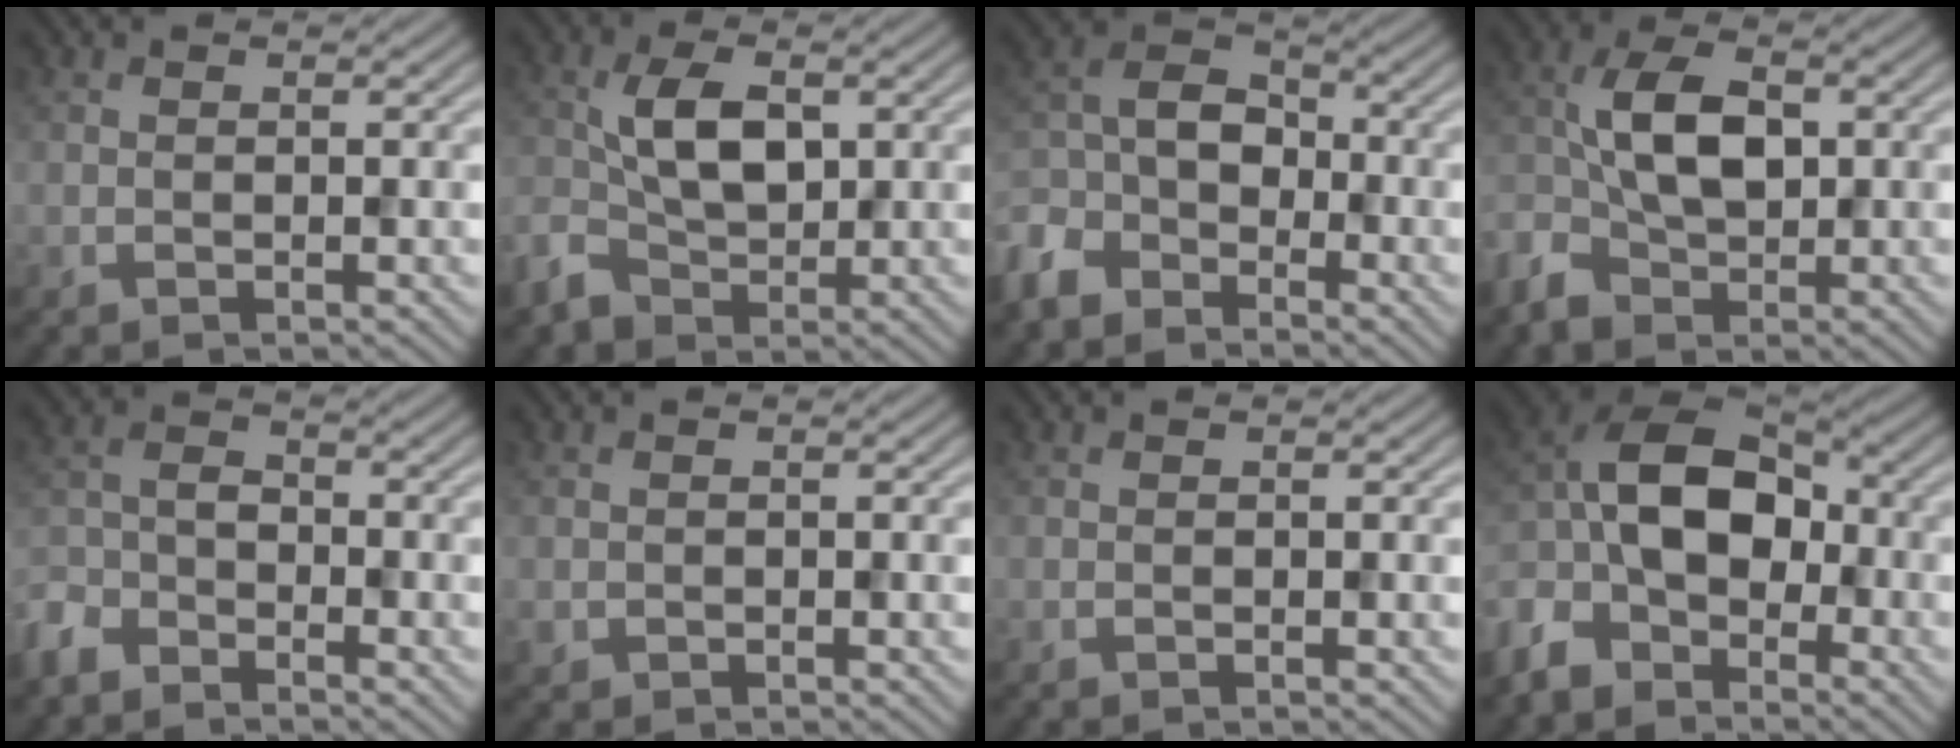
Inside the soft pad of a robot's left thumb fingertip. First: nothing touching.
{"total": 5.4, "force": [-0.4, 3.3, 4.2], "torque": [-0.097, 0.001, -0.010]}
{"total": 8.5, "force": [-5.4, 5.1, 4.2], "torque": [-0.104, -0.008, -0.132]}
{"total": 6.7, "force": [-1.2, 4.2, 5.1], "torque": [-0.115, 0.008, -0.031]}
{"total": 5.0, "force": [-4.1, 2.4, 1.8], "torque": [-0.043, -0.006, -0.100]}
{"total": 0.7, "force": [-0.1, 0.7, 0.1], "torque": [-0.003, -0.007, -0.001]}
{"total": 0.0}
{"total": 11.9, "force": [-4.9, 7.2, 8.0], "torque": [-0.185, -0.007, -0.116]}